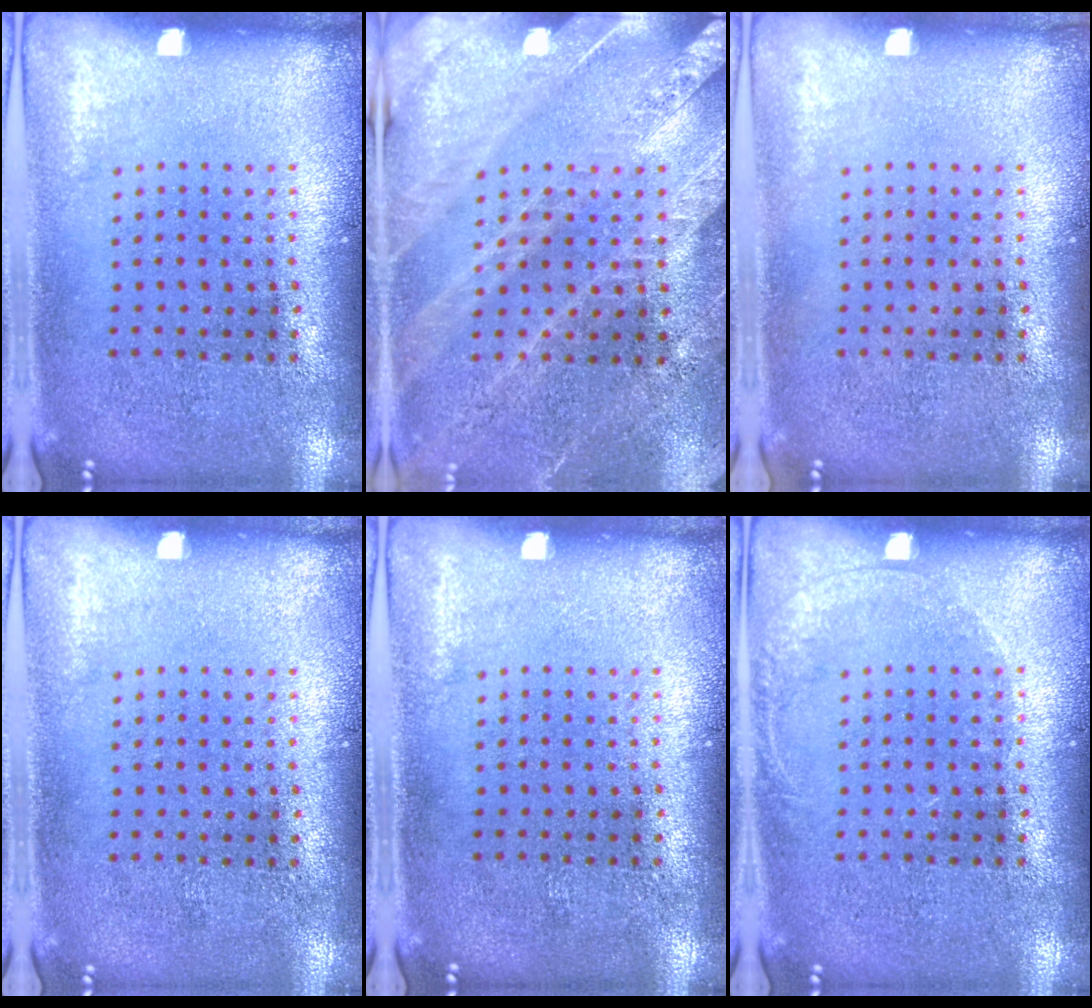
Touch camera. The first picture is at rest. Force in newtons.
{"total": 2.7, "press": 2.7, "slide": 0.5}
{"total": 0.0}
{"total": 0.0}
{"total": 0.0}
{"total": 0.9, "press": 0.8, "slide": 0.2}